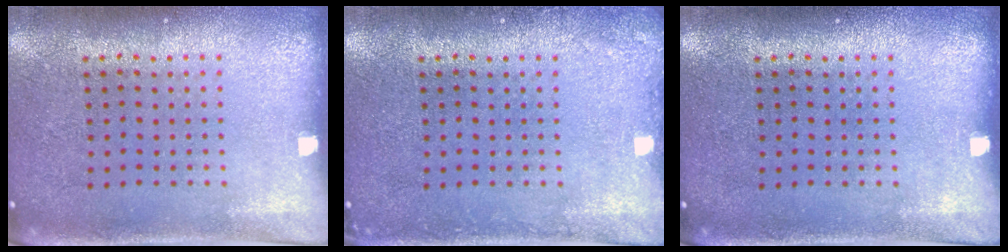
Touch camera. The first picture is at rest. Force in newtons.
{"total": 1.1, "press": 1.1, "slide": 0.1}
{"total": 0.0}